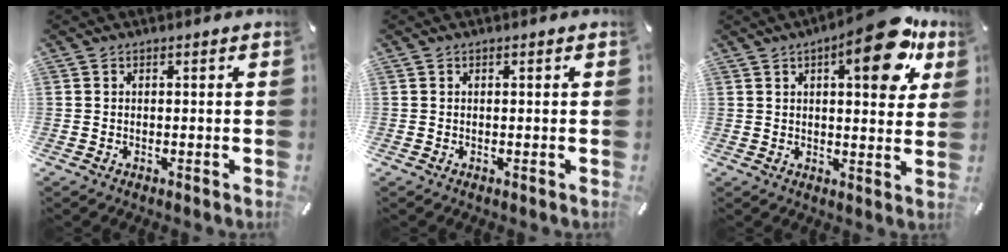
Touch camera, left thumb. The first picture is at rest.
{"total": 0.0}
{"total": 16.2, "force": [8.4, 5.8, 12.5], "torque": [-0.164, -0.036, 0.127]}